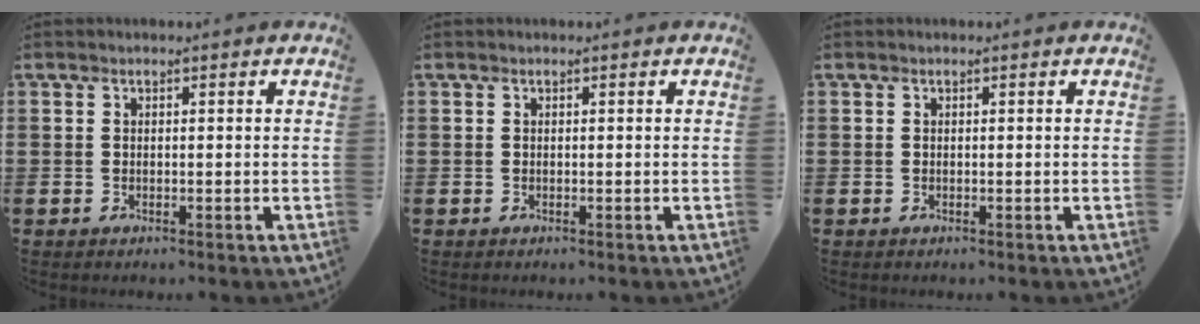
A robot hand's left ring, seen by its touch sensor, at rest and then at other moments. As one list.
[{"total": 0.0}, {"total": 0.0}]